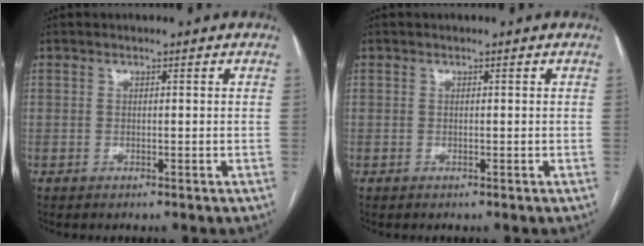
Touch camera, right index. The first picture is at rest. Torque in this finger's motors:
{"motor_torque": [0.00, 0.00, 0.01, 0.00]}